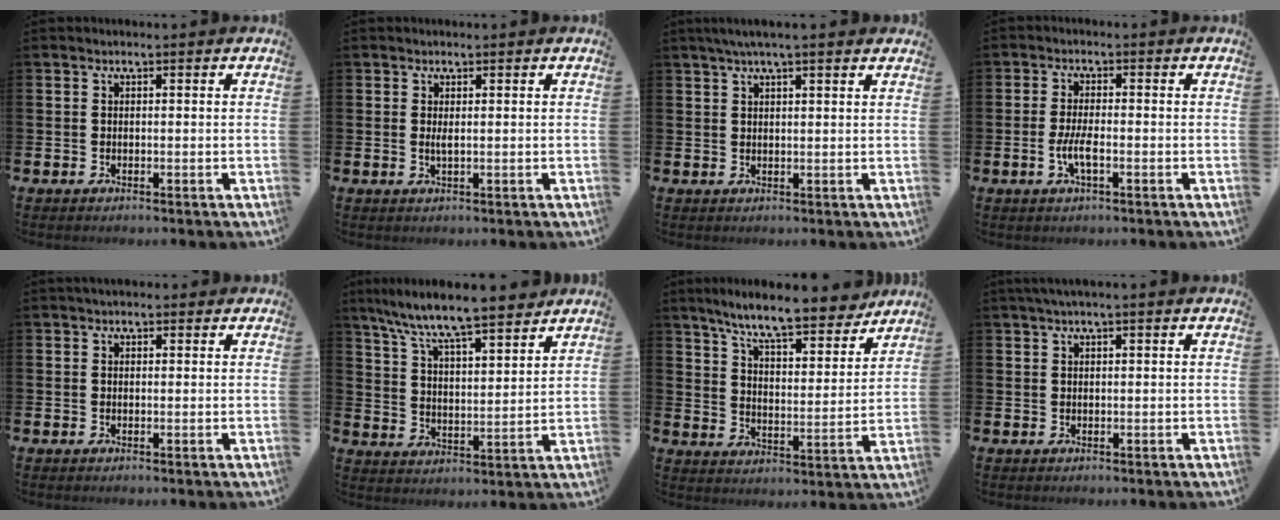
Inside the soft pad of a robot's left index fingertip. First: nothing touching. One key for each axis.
{"total": 1.0, "fx": 0.3, "fy": 0.1, "fz": 0.9, "tx": -0.015, "ty": -0.001, "tz": 0.004}
{"total": 3.3, "fx": 2.7, "fy": 0.1, "fz": 1.9, "tx": -0.041, "ty": 0.001, "tz": 0.047}
{"total": 3.3, "fx": -1.0, "fy": 0.9, "fz": 3.0, "tx": -0.064, "ty": 0.003, "tz": -0.019}
{"total": 1.4, "fx": 1.2, "fy": 0.7, "fz": 0.4, "tx": 0.001, "ty": 0.004, "tz": 0.019}
{"total": 9.0, "fx": 8.4, "fy": 0.5, "fz": 3.2, "tx": -0.096, "ty": -0.053, "tz": 0.147}
{"total": 10.0, "fx": 9.1, "fy": 1.2, "fz": 4.0, "tx": -0.094, "ty": -0.056, "tz": 0.158}
{"total": 1.7, "fx": 1.3, "fy": -0.1, "fz": 1.1, "tx": -0.028, "ty": 0.004, "tz": 0.024}